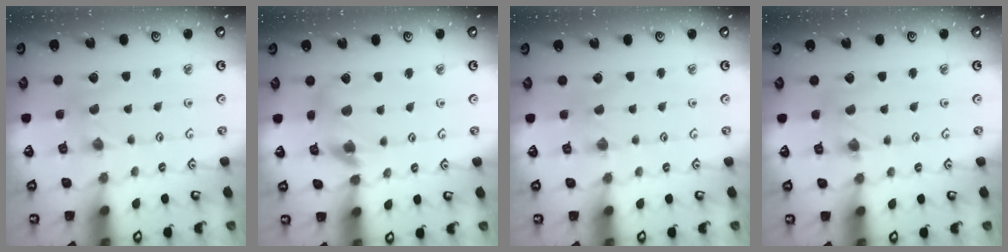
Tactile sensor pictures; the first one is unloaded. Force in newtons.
{"total": 9.9, "press": 9.8, "slide": 0.9}
{"total": 1.2, "press": 1.1, "slide": 0.3}
{"total": 1.3, "press": 1.2, "slide": 0.2}